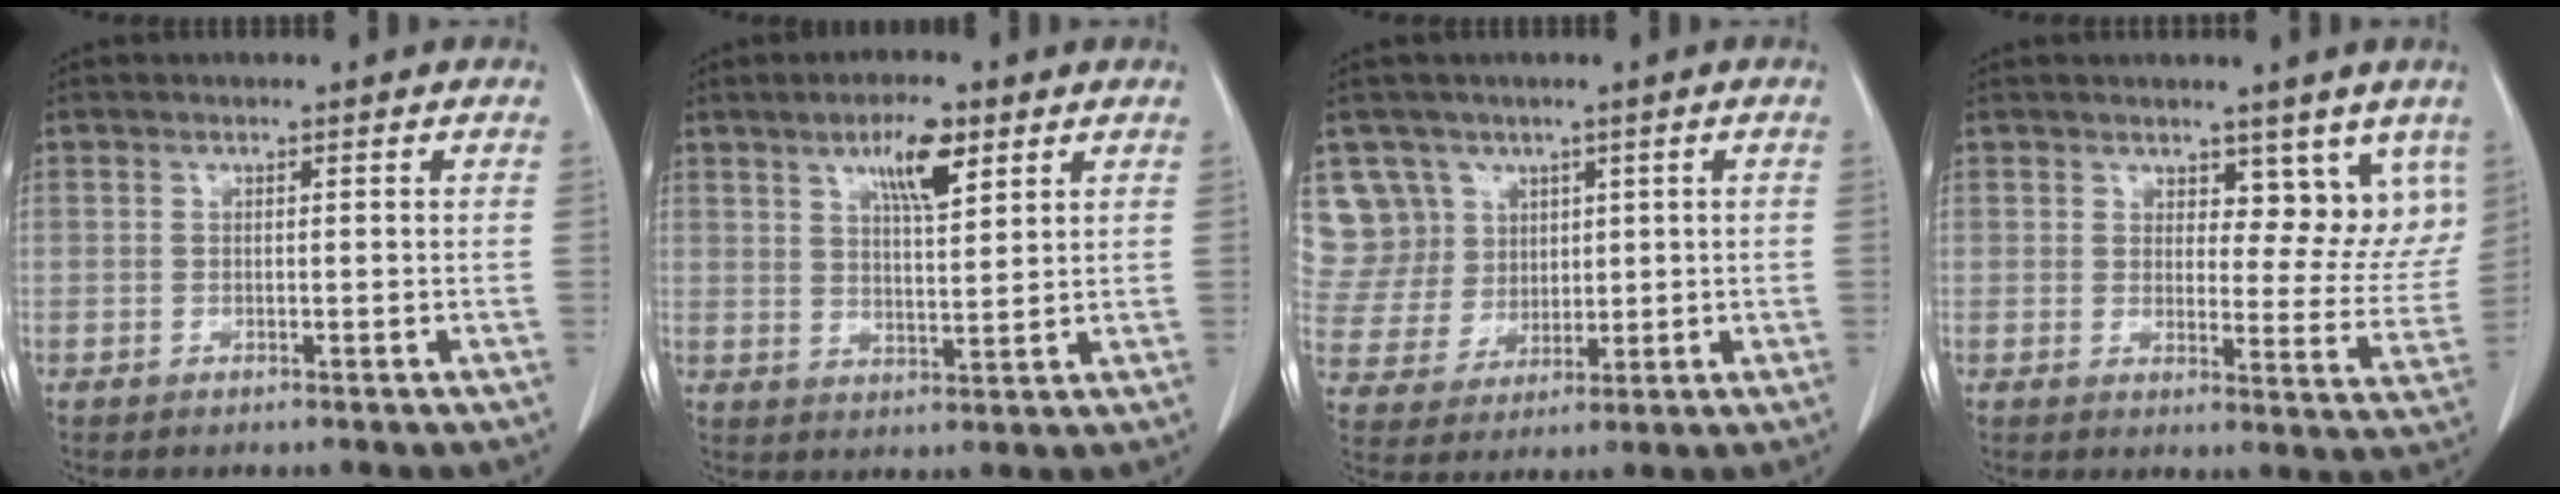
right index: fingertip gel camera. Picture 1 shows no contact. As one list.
[{"total": 7.0, "force": [3.9, 1.7, 5.5], "torque": [-0.096, 0.001, 0.066]}, {"total": 9.4, "force": [4.6, 8.2, 0.2], "torque": [-0.013, 0.031, 0.105]}, {"total": 8.4, "force": [6.1, 4.1, 4.0], "torque": [-0.022, -0.020, 0.074]}]